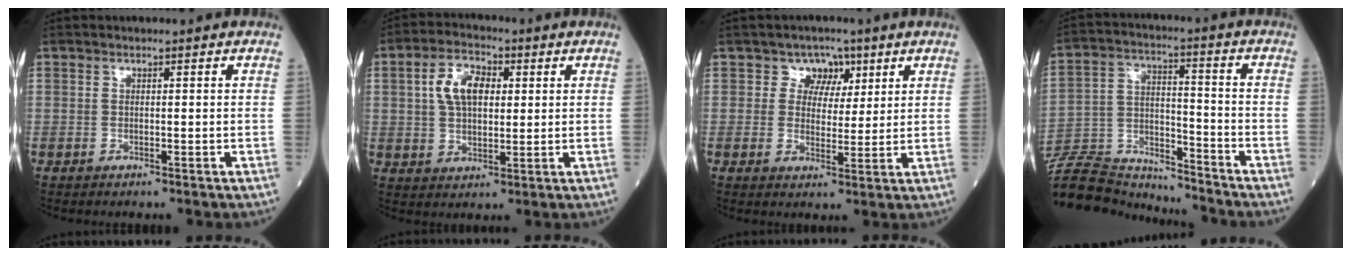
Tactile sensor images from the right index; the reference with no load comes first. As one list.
[{"total": 7.8, "force": [2.0, 4.3, 6.2], "torque": [-0.122, 0.017, 0.039]}, {"total": 4.3, "force": [2.2, 3.6, 0.9], "torque": [0.001, 0.007, 0.031]}, {"total": 16.0, "force": [-15.6, 2.4, 2.3], "torque": [-0.053, 0.028, -0.266]}]